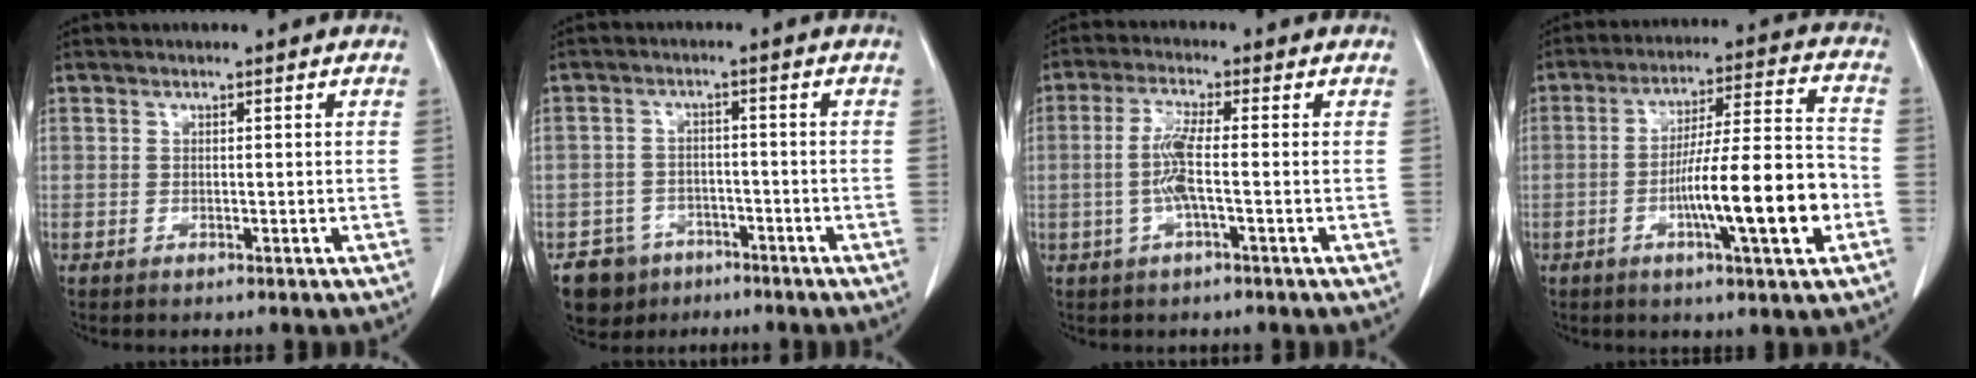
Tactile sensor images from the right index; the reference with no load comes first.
{"total": 6.3, "force": [-4.1, 4.8, 0.4], "torque": [-0.003, 0.010, -0.061]}
{"total": 5.1, "force": [-0.7, 0.2, 5.1], "torque": [-0.109, 0.003, -0.015]}
{"total": 14.5, "force": [-4.1, 0.9, 13.8], "torque": [-0.222, 0.008, -0.065]}